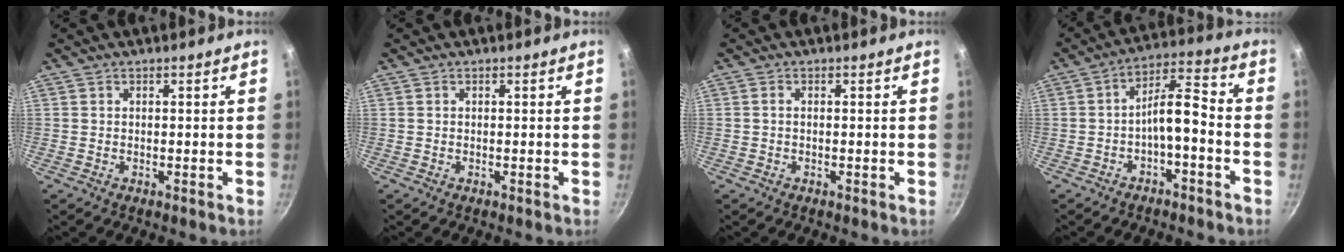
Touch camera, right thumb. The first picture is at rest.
{"total": 0.0}
{"total": 0.8, "force": [-0.1, 0.1, 0.8], "torque": [-0.022, 0.004, -0.002]}
{"total": 7.6, "force": [-2.9, 2.5, 6.5], "torque": [-0.116, 0.051, -0.047]}